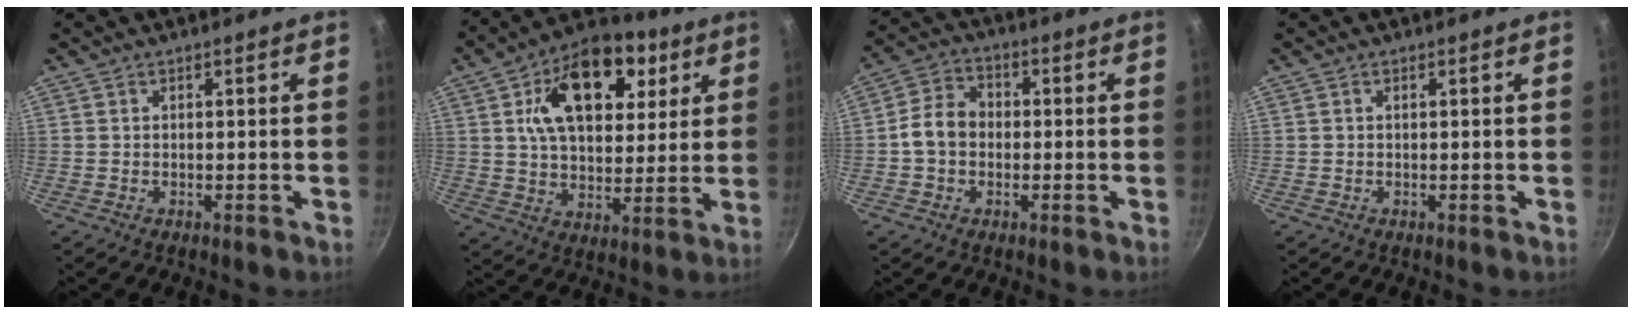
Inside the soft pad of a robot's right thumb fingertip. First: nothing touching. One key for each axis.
{"total": 19.9, "fx": 7.2, "fy": 11.8, "fz": 14.4, "tx": -0.188, "ty": -0.004, "tz": 0.111}
{"total": 7.5, "fx": -0.7, "fy": 6.0, "fz": 4.5, "tx": -0.070, "ty": 0.026, "tz": -0.023}
{"total": 0.0}